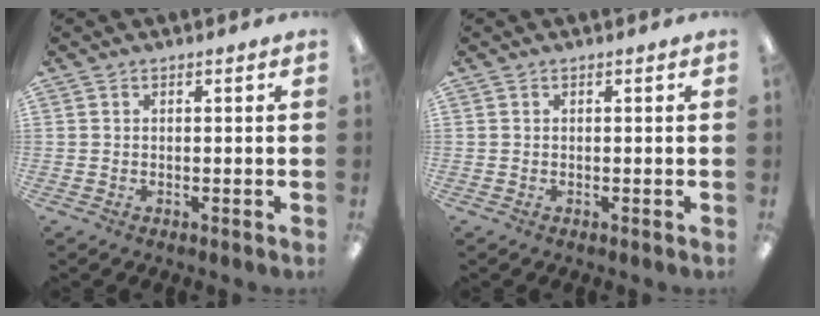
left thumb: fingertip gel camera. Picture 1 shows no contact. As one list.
[{"total": 0.0}]